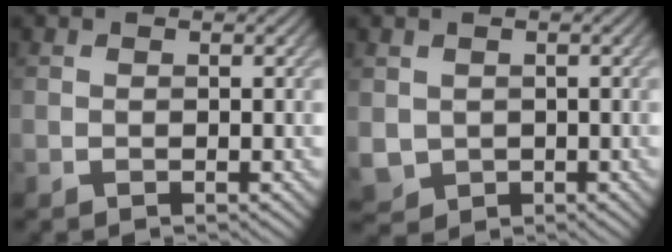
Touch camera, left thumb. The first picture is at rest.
{"total": 2.8, "force": [0.3, 2.6, 1.0], "torque": [-0.041, -0.015, 0.009]}